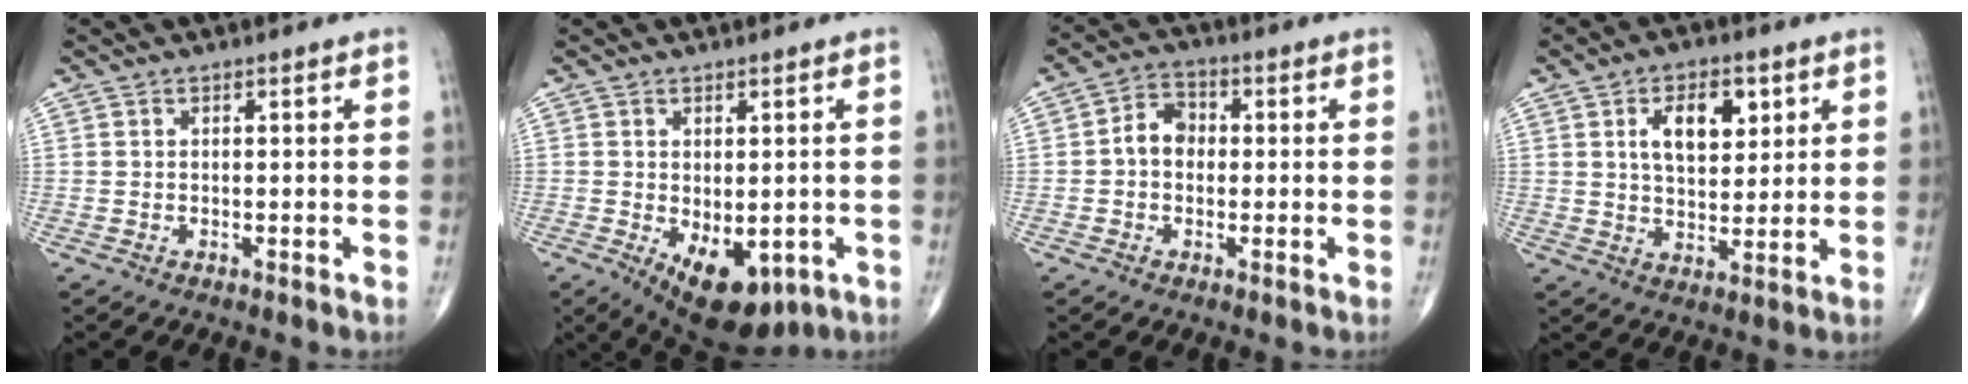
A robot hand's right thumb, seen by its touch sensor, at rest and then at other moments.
{"total": 11.1, "force": [-3.8, 6.0, 8.6], "torque": [-0.103, -0.007, -0.037]}
{"total": 5.5, "force": [-0.2, 4.3, 3.5], "torque": [-0.044, 0.021, -0.015]}
{"total": 9.6, "force": [3.4, 5.4, 7.2], "torque": [-0.085, -0.013, 0.058]}